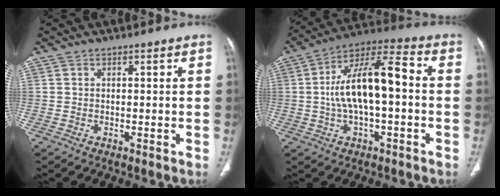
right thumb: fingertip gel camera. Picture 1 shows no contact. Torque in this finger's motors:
{"motor_torque": [2.08, 2.16, 2.04, -0.54, 0.18]}